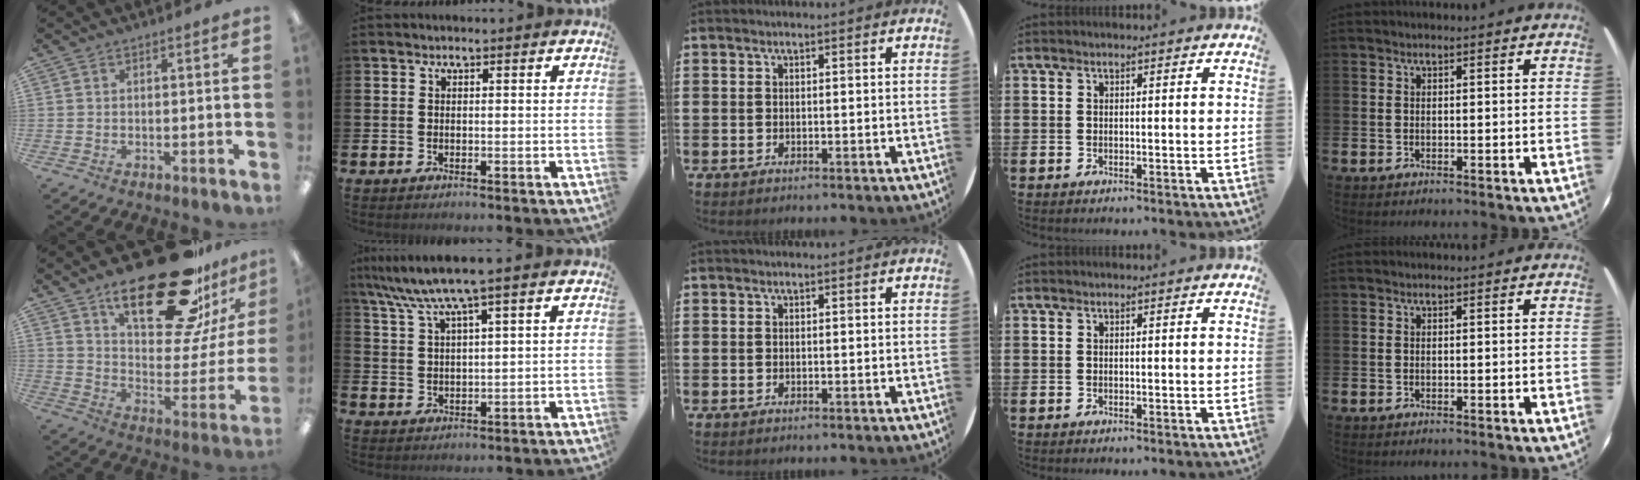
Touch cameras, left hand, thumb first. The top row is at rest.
{"thumb": {"total": 29.9, "force": [19.5, 11.3, 19.5], "torque": [-0.285, -0.121, 0.324]}, "index": {"total": 7.0, "force": [5.4, 0.2, 4.5], "torque": [-0.098, -0.016, 0.093]}}